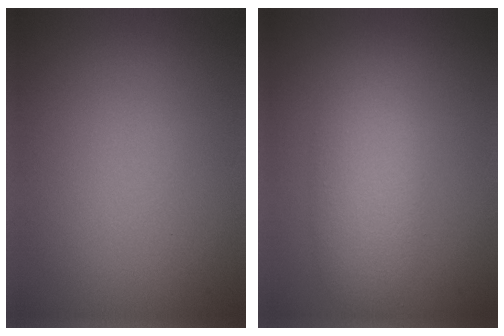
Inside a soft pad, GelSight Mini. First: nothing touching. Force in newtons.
{"total": 3.9, "press": 3.9, "slide": 0.0}